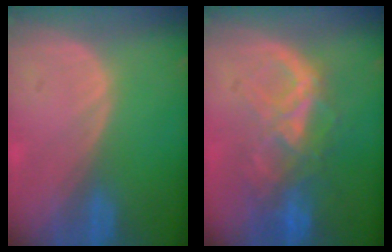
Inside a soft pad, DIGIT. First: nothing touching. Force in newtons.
{"total": 8.8, "press": 7.6, "slide": 4.5}